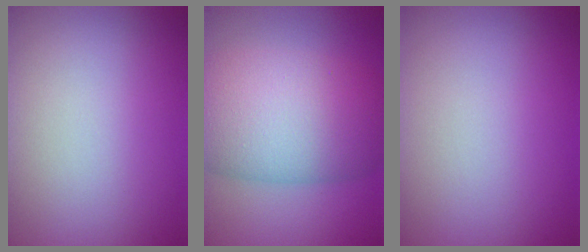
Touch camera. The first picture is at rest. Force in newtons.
{"total": 10.9, "press": 10.9, "slide": 0.4}
{"total": 0.0}